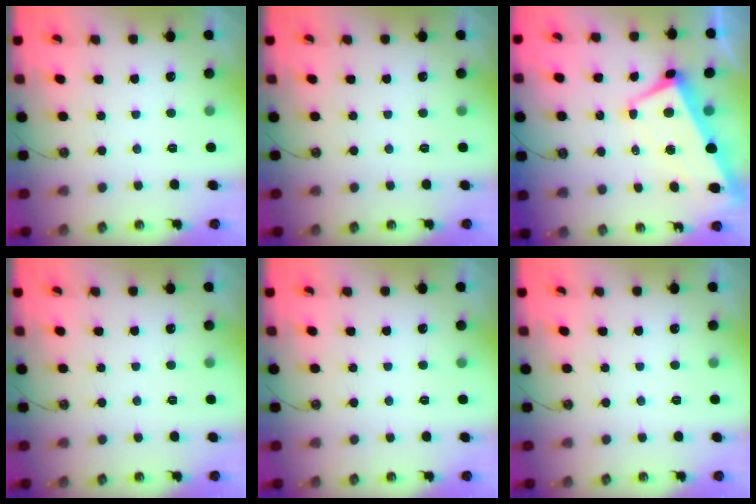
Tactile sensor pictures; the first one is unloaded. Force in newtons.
{"total": 0.0}
{"total": 1.8, "press": 1.2, "slide": 1.3}
{"total": 0.0}
{"total": 0.0}
{"total": 0.0}